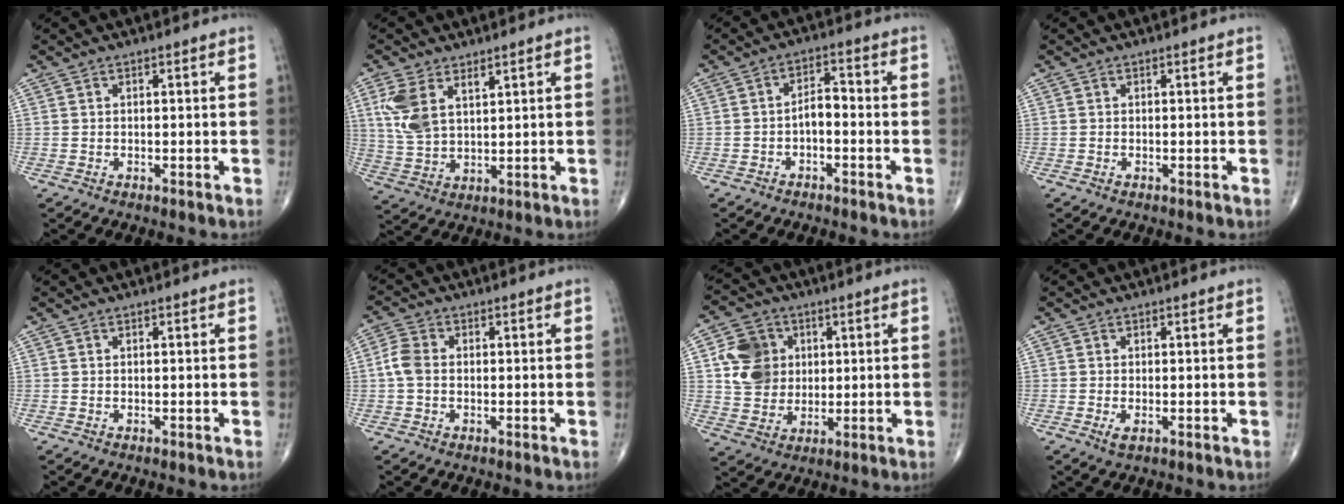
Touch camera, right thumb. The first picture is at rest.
{"total": 8.2, "force": [3.8, 4.4, 5.8], "torque": [-0.116, -0.006, 0.083]}
{"total": 3.8, "force": [-1.3, 1.9, 3.0], "torque": [-0.041, 0.027, -0.028]}
{"total": 0.0}
{"total": 0.0}
{"total": 3.9, "force": [-0.3, 2.7, 2.8], "torque": [-0.063, 0.010, -0.013]}
{"total": 10.3, "force": [2.1, 8.8, 4.8], "torque": [-0.055, -0.003, 0.040]}
{"total": 1.5, "force": [-0.5, 0.7, 1.3], "torque": [-0.030, -0.004, -0.008]}